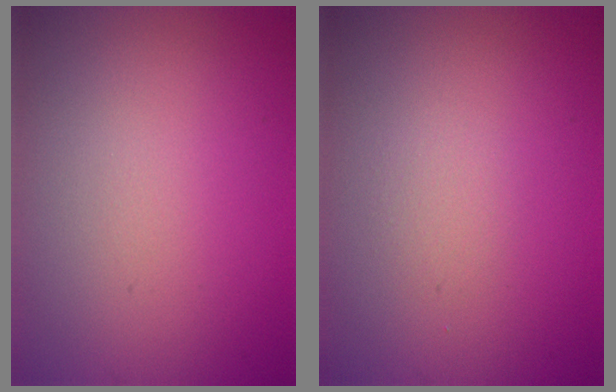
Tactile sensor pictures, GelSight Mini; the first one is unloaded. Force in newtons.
{"total": 0.8, "press": 0.8, "slide": 0.1}